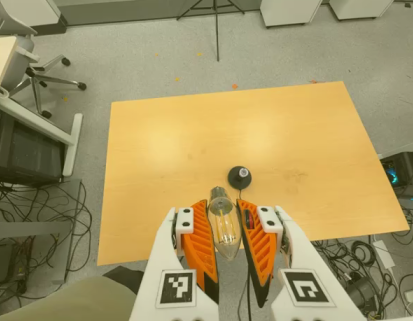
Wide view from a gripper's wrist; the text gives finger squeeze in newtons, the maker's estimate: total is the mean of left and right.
{"total": 22.2, "left": 24.4, "right": 20.0}